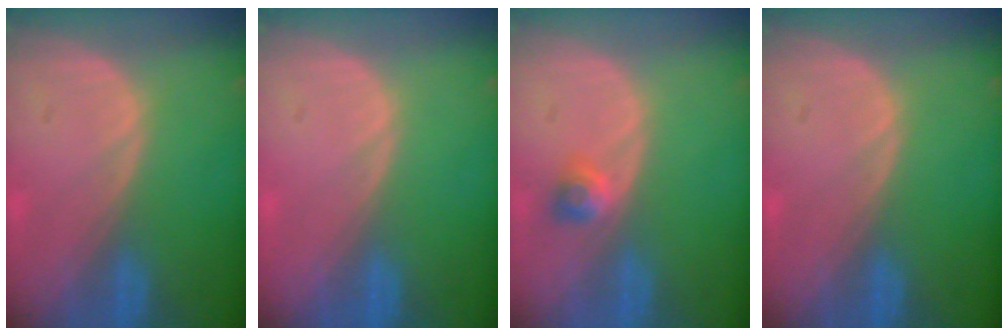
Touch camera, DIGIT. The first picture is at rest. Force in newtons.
{"total": 0.0}
{"total": 2.4, "press": 2.1, "slide": 1.2}
{"total": 0.0}